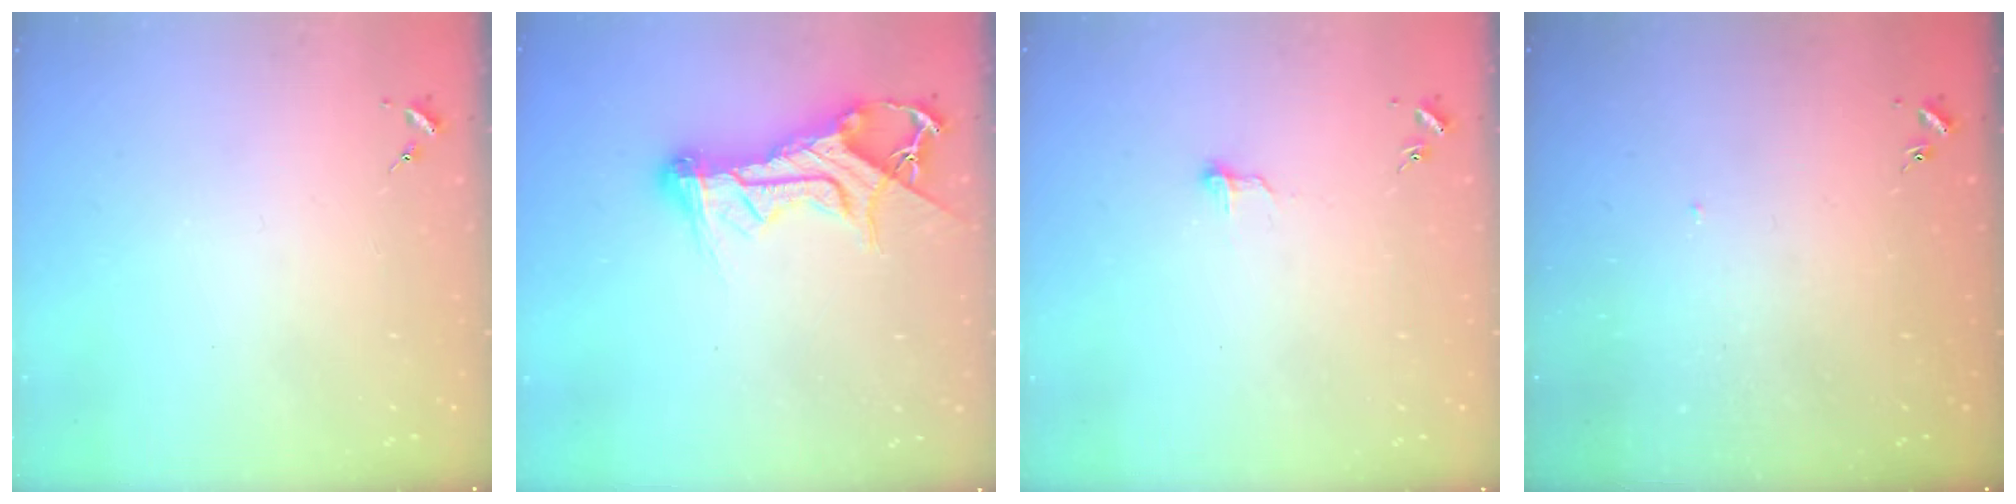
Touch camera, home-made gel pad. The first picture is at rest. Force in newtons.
{"total": 14.2, "press": 14.1, "slide": 1.5}
{"total": 5.6, "press": 5.5, "slide": 0.6}
{"total": 1.2, "press": 1.2, "slide": 0.1}